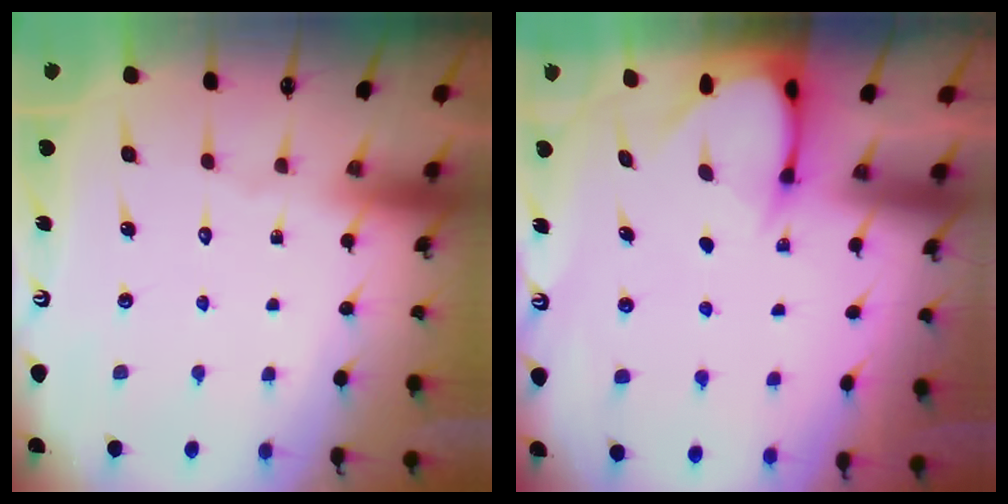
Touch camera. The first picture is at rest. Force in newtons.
{"total": 3.5, "press": 3.5, "slide": 0.3}